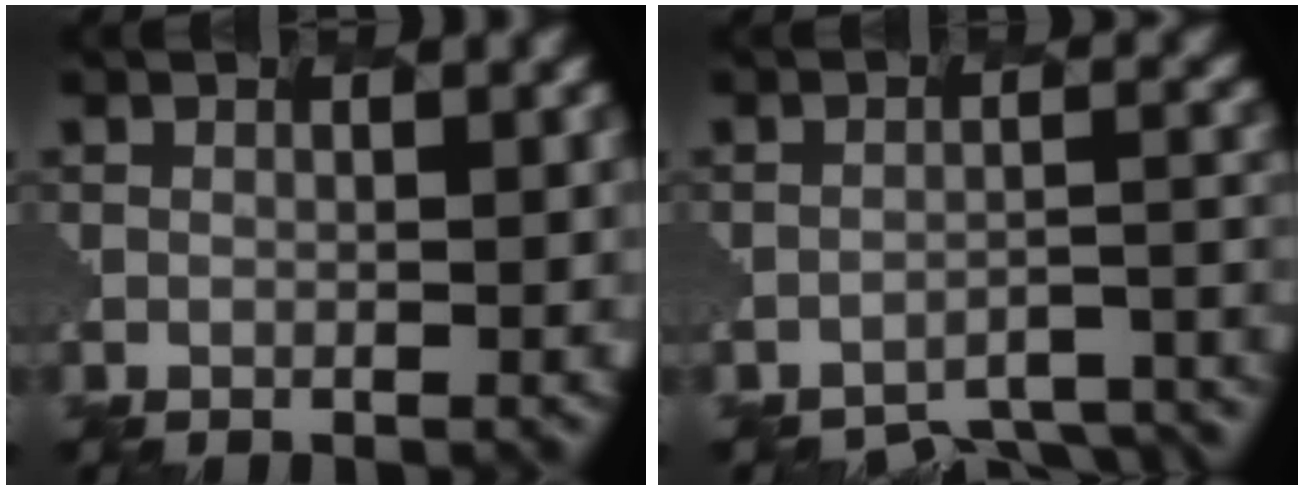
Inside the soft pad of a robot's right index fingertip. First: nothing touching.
{"total": 7.9, "force": [-7.8, 0.8, 1.0], "torque": [-0.030, 0.007, -0.081]}